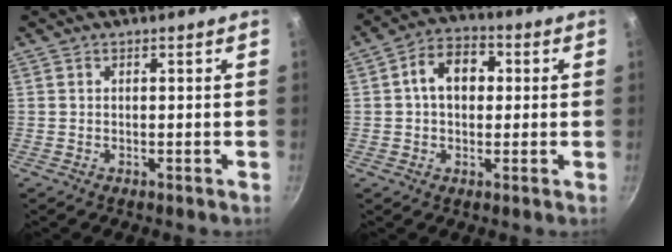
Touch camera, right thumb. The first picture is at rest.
{"total": 8.9, "force": [1.2, 6.4, 6.1], "torque": [-0.063, 0.021, 0.007]}